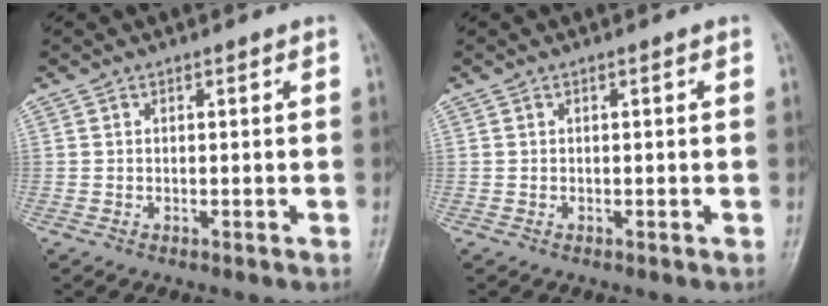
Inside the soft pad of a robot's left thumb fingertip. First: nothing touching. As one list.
[{"total": 0.0}]